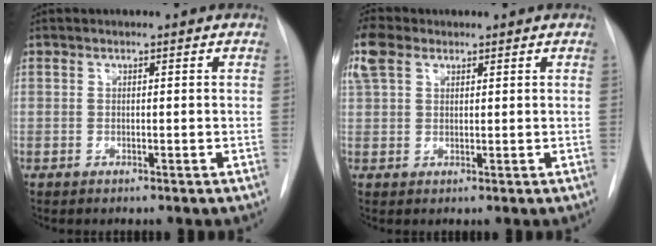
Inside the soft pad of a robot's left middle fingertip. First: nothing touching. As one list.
[{"total": 4.7, "force": [2.7, 2.8, 2.6], "torque": [-0.073, 0.024, 0.056]}]